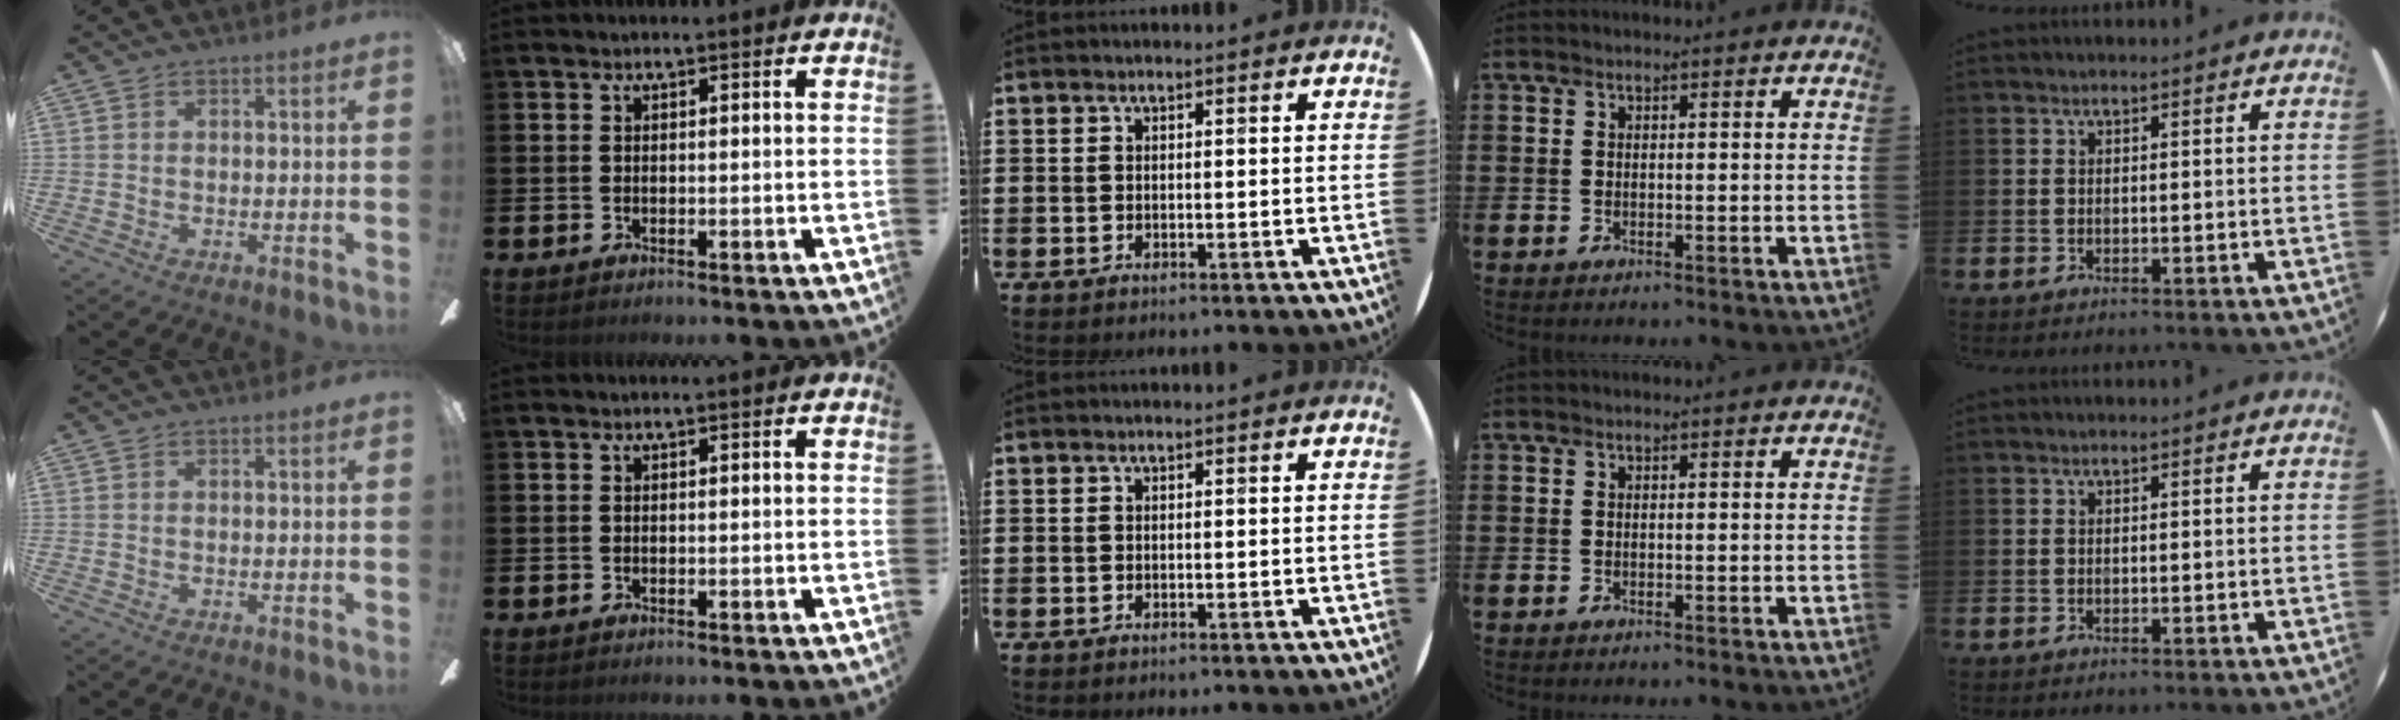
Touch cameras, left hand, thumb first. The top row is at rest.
{}